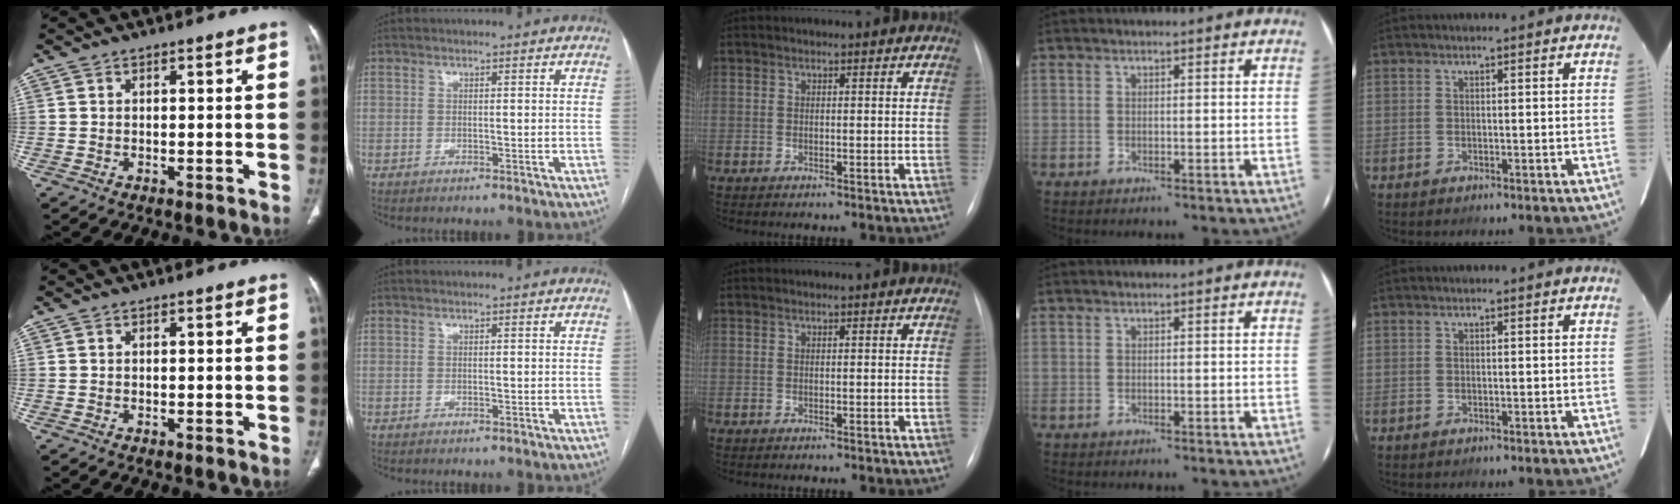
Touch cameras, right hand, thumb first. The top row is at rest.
{}